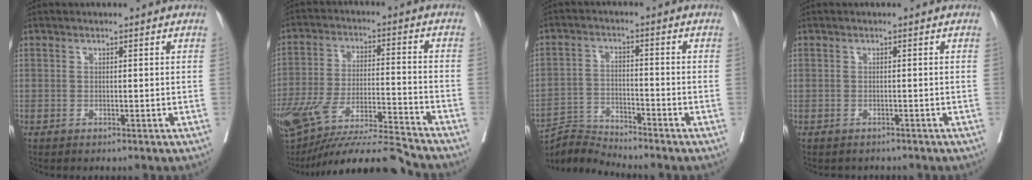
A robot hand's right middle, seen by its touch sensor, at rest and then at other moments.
{"total": 19.6, "force": [-17.4, 0.2, 8.9], "torque": [-0.186, -0.016, -0.292]}
{"total": 6.0, "force": [-5.6, -1.8, -1.4], "torque": [0.012, -0.005, -0.105]}
{"total": 1.9, "force": [-1.7, 0.8, 0.2], "torque": [-0.010, -0.001, -0.021]}